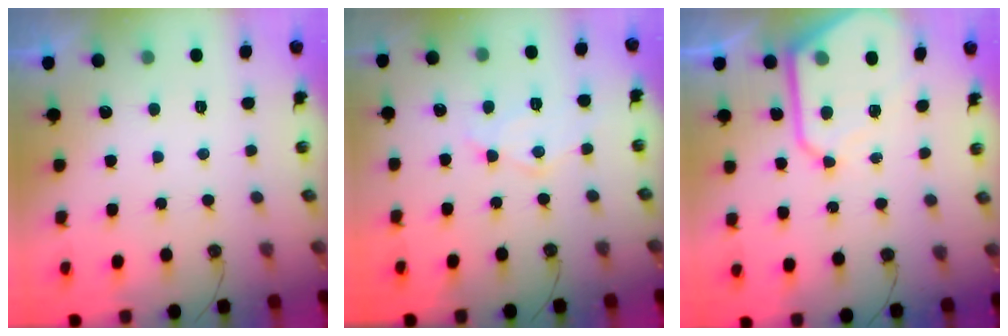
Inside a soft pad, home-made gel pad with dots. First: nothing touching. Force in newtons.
{"total": 10.8, "press": 10.7, "slide": 0.9}
{"total": 12.2, "press": 12.1, "slide": 1.0}